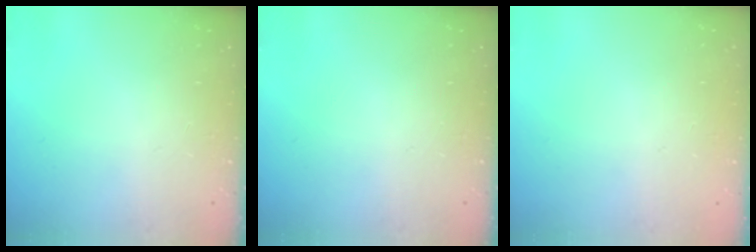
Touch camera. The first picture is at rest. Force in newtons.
{"total": 0.0}
{"total": 0.7, "press": 0.6, "slide": 0.3}